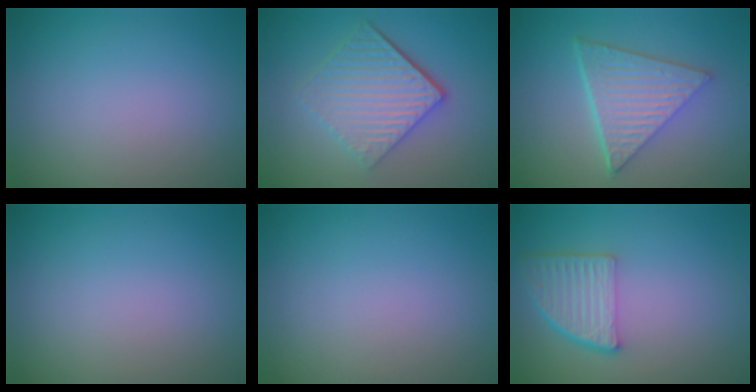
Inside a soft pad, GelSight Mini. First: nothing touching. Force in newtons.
{"total": 5.9, "press": 4.0, "slide": 4.3}
{"total": 6.4, "press": 4.4, "slide": 4.6}
{"total": 0.0}
{"total": 0.0}
{"total": 4.5, "press": 3.5, "slide": 2.9}